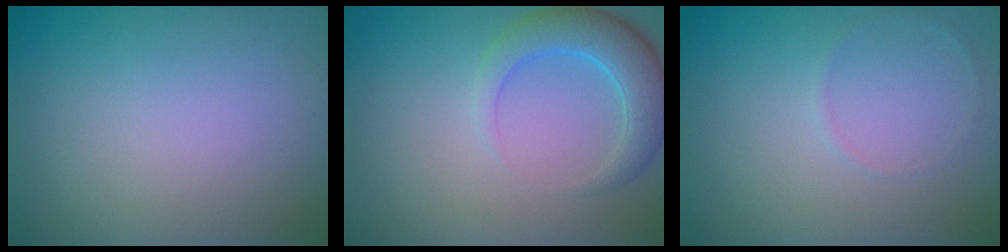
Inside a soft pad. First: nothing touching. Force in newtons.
{"total": 4.2, "press": 4.2, "slide": 0.2}
{"total": 0.6, "press": 0.6, "slide": 0.1}